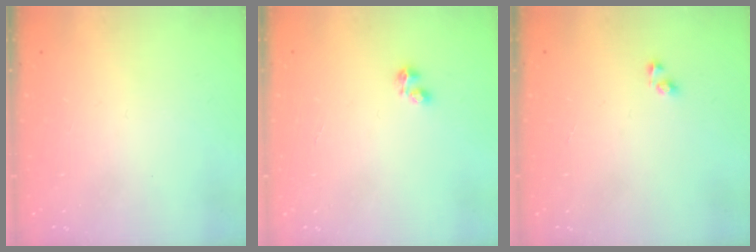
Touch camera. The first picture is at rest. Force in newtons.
{"total": 3.1, "press": 3.1, "slide": 0.6}
{"total": 2.9, "press": 2.9, "slide": 0.3}